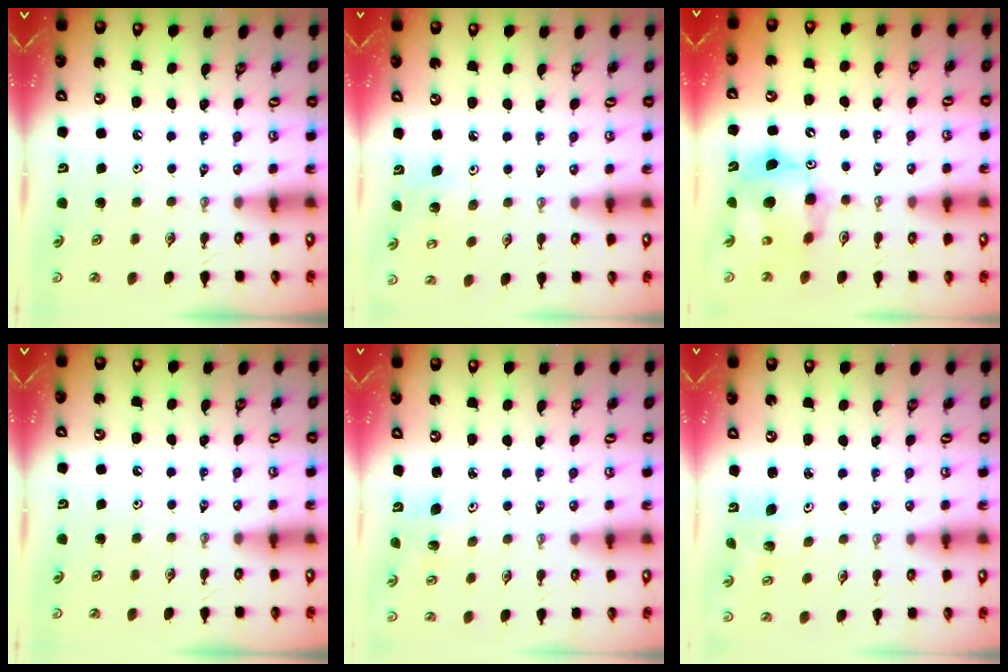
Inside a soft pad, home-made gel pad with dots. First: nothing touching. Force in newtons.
{"total": 4.9, "press": 4.9, "slide": 0.3}
{"total": 11.5, "press": 11.5, "slide": 0.9}
{"total": 0.0}
{"total": 1.9, "press": 1.9, "slide": 0.0}
{"total": 2.5, "press": 2.5, "slide": 0.1}